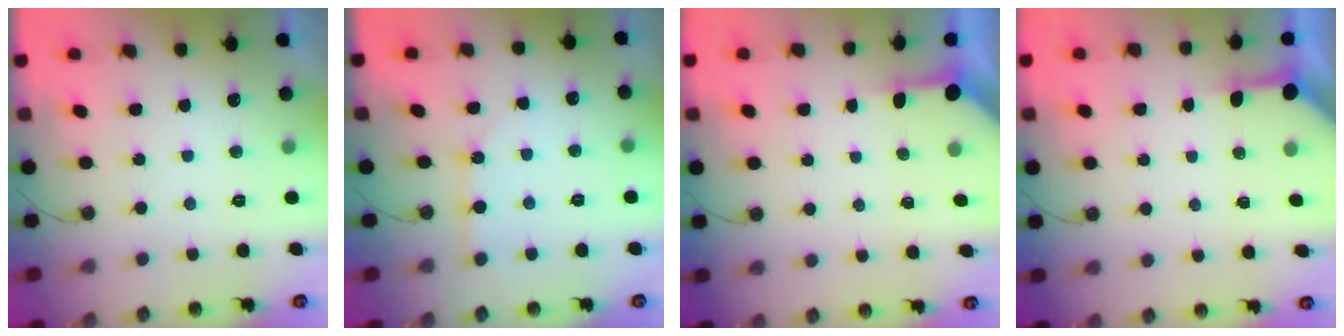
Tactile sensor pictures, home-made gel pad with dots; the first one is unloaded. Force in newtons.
{"total": 2.8, "press": 2.8, "slide": 0.2}
{"total": 3.0, "press": 3.0, "slide": 0.3}
{"total": 3.8, "press": 3.8, "slide": 0.4}